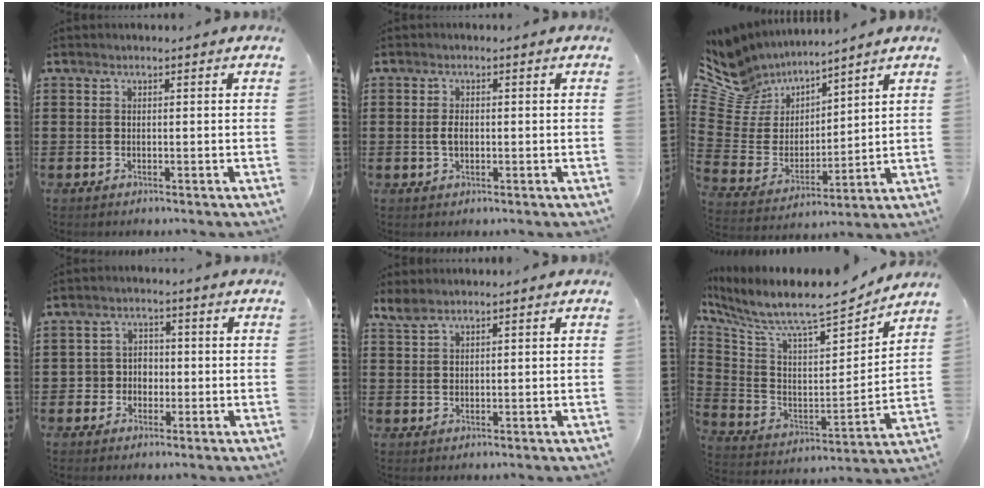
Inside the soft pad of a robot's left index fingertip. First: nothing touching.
{"total": 1.9, "force": [-0.1, 1.0, 1.6], "torque": [-0.040, 0.001, -0.004]}
{"total": 8.3, "force": [6.9, 4.6, 0.2], "torque": [-0.069, -0.060, 0.130]}
{"total": 3.2, "force": [-0.9, 3.0, 0.9], "torque": [-0.028, 0.006, -0.023]}
{"total": 2.4, "force": [2.0, 0.6, 1.1], "torque": [-0.027, 0.001, 0.039]}
{"total": 9.2, "force": [8.3, 1.3, 3.6], "torque": [-0.103, -0.074, 0.135]}